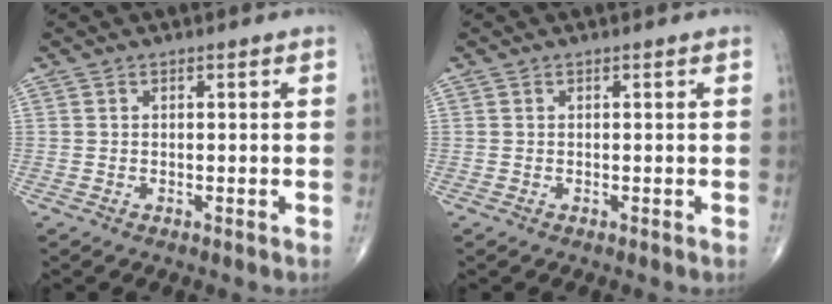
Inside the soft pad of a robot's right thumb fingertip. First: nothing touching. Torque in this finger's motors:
{"motor_torque": [0.01, 0.01, 0.00, 0.00, 0.00]}